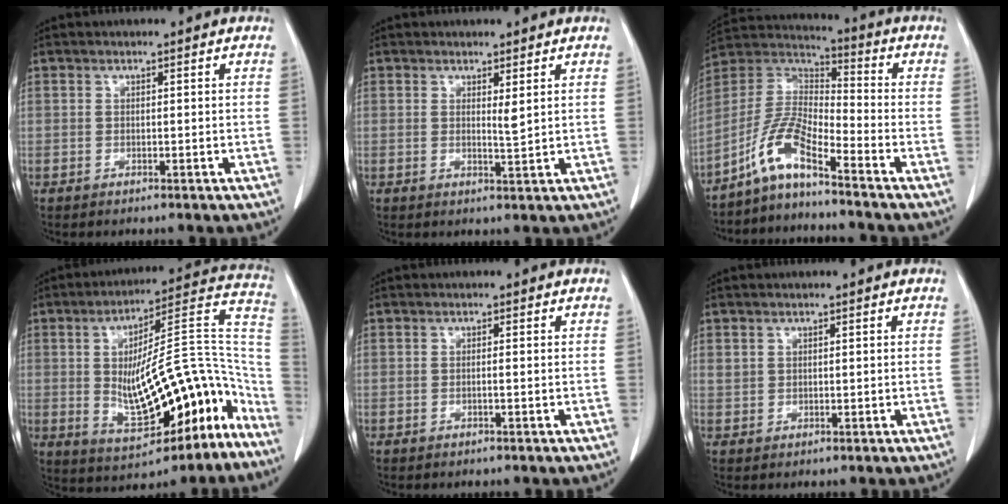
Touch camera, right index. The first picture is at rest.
{"total": 1.6, "force": [0.7, 0.0, 1.5], "torque": [-0.029, -0.008, 0.013]}
{"total": 8.6, "force": [-6.4, 1.1, 5.7], "torque": [-0.133, 0.015, -0.130]}
{"total": 20.6, "force": [-8.5, 6.9, 17.5], "torque": [-0.204, 0.044, -0.112]}
{"total": 0.6, "force": [-0.2, -0.1, 0.6], "torque": [-0.008, 0.001, -0.003]}
{"total": 1.1, "force": [0.6, 0.9, 0.4], "torque": [-0.005, 0.006, 0.013]}